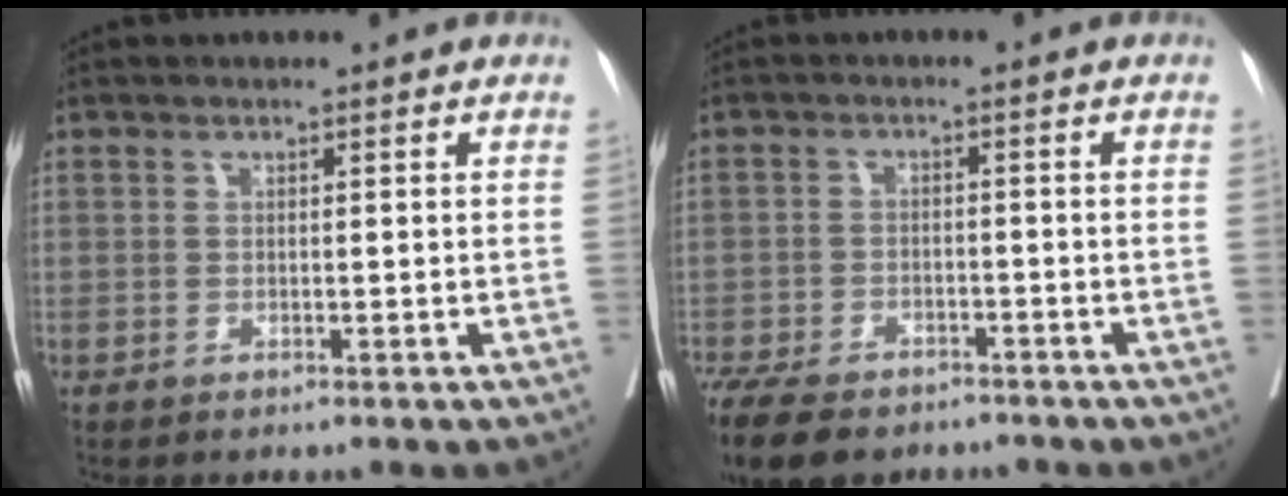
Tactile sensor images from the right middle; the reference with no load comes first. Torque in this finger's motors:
{"motor_torque": [1.07, -1.07, 0.14, 0.11]}